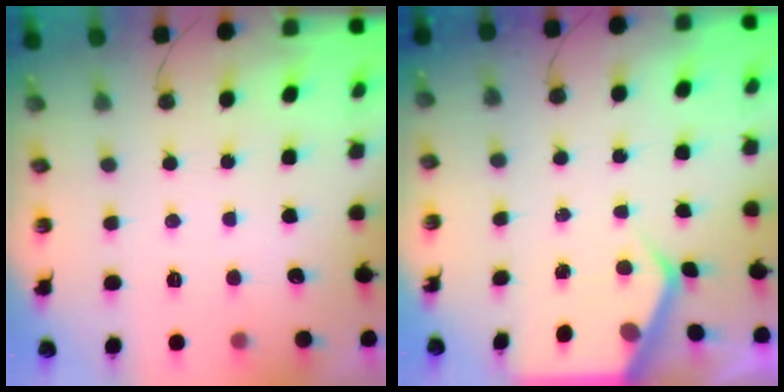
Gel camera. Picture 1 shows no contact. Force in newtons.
{"total": 4.6, "press": 4.6, "slide": 0.5}